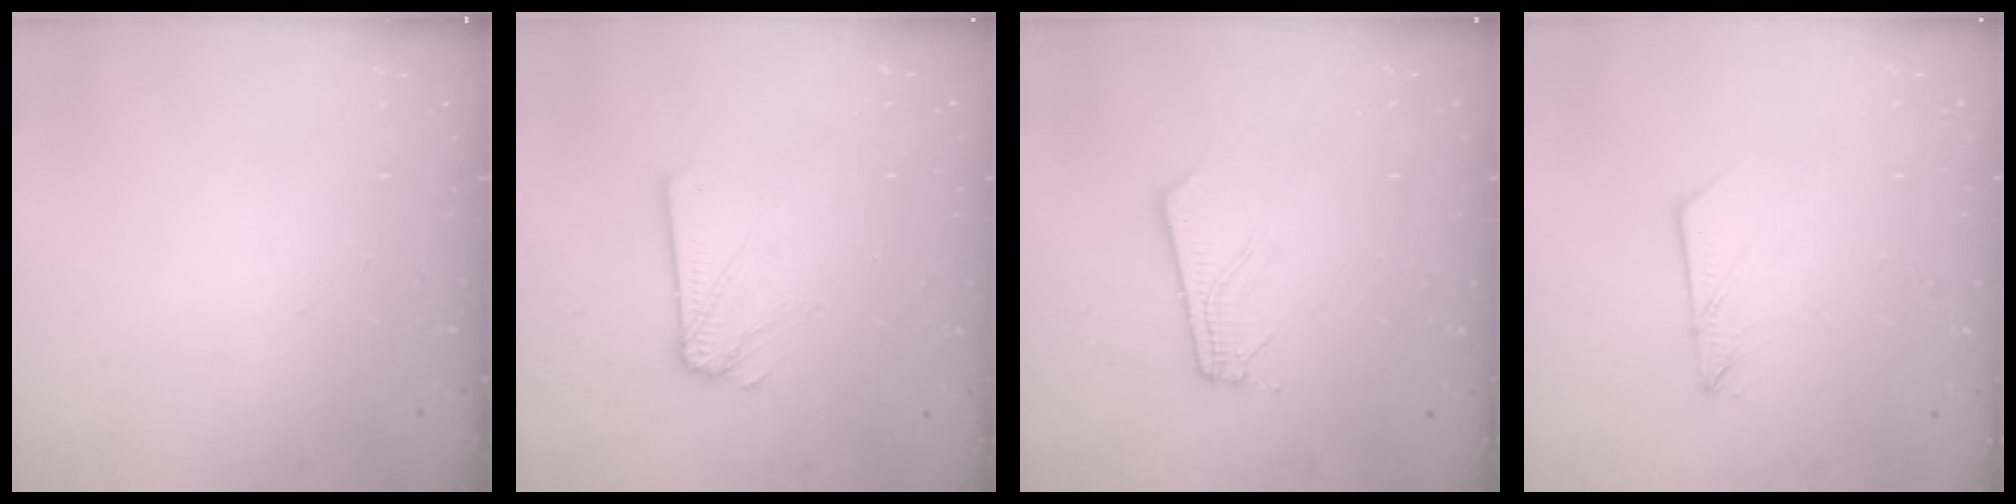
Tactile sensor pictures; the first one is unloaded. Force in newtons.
{"total": 2.1, "press": 2.1, "slide": 0.3}
{"total": 3.8, "press": 3.8, "slide": 0.3}
{"total": 5.8, "press": 5.8, "slide": 0.7}